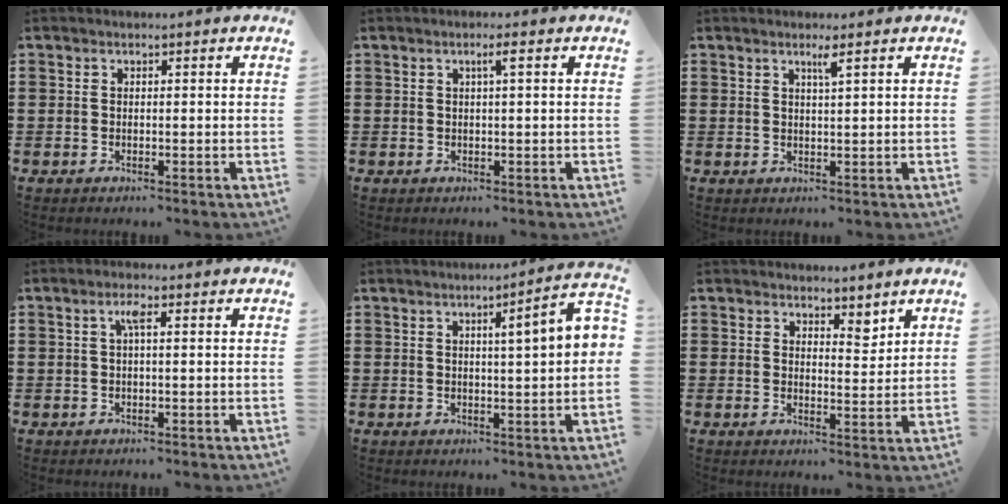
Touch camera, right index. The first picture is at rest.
{"total": 1.6, "force": [0.5, 0.0, 1.5], "torque": [-0.028, 0.002, 0.006]}
{"total": 1.6, "force": [1.0, -0.2, 1.3], "torque": [-0.025, -0.002, 0.015]}
{"total": 2.2, "force": [0.3, 0.2, 2.1], "torque": [-0.045, 0.005, 0.003]}
{"total": 4.5, "force": [0.9, -0.1, 4.4], "torque": [-0.074, -0.009, 0.009]}
{"total": 3.2, "force": [3.0, 1.2, 0.5], "torque": [-0.010, -0.002, 0.054]}